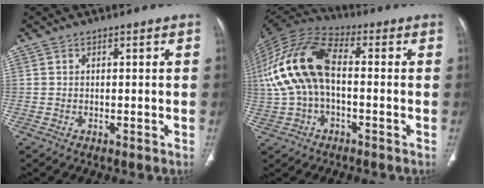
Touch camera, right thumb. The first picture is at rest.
{"total": 17.6, "force": [0.2, 9.9, 14.6], "torque": [-0.315, 0.037, 0.000]}